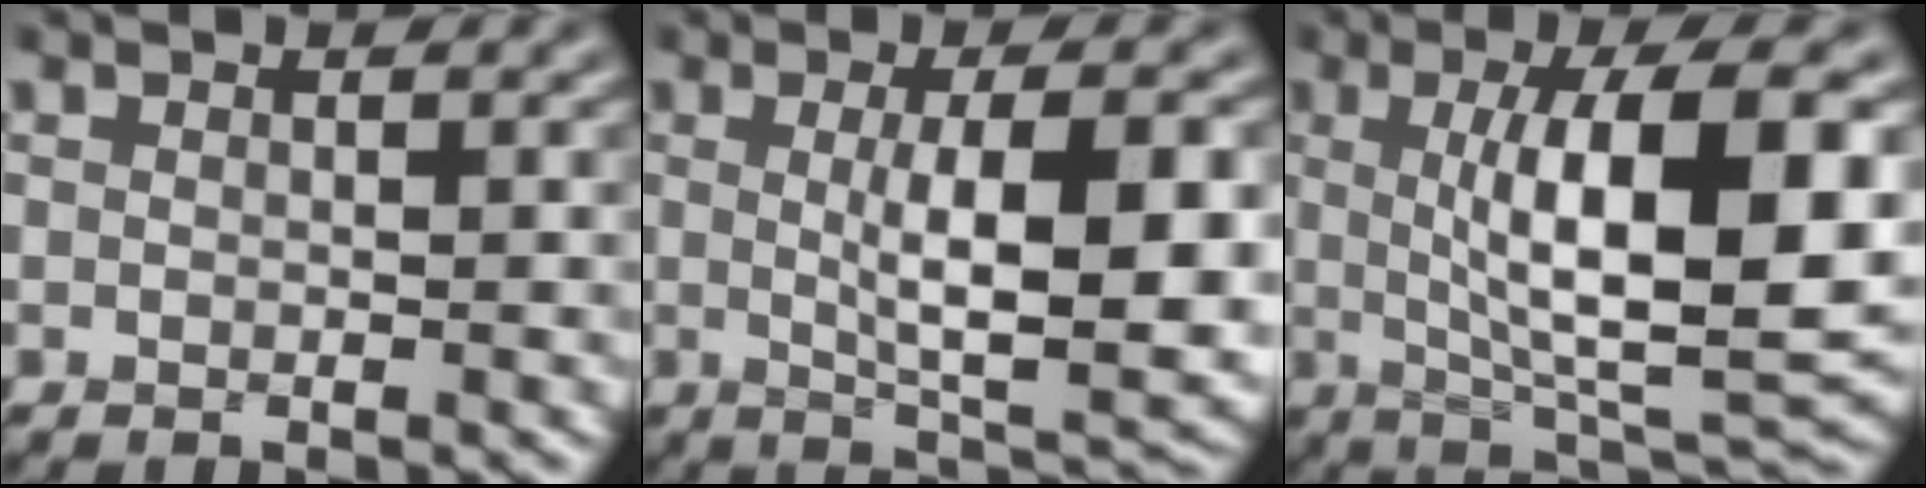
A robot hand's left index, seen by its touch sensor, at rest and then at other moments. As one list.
[{"total": 8.7, "force": [0.3, 2.1, 8.4], "torque": [-0.122, -0.002, 0.010]}, {"total": 11.1, "force": [1.2, 2.7, 10.7], "torque": [-0.152, 0.001, 0.023]}]